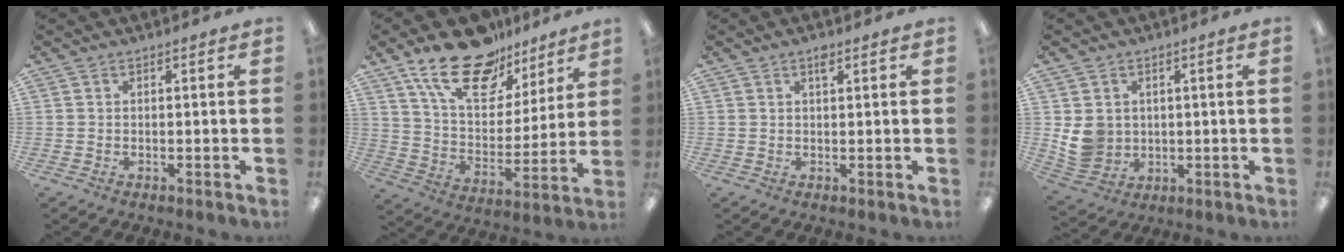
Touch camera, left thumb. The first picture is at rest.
{"total": 20.6, "force": [14.3, 10.2, 10.7], "torque": [-0.187, -0.073, 0.253]}
{"total": 1.8, "force": [1.2, 0.6, 1.2], "torque": [-0.021, -0.001, 0.019]}
{"total": 7.3, "force": [1.0, 6.7, 2.7], "torque": [-0.052, 0.005, 0.025]}